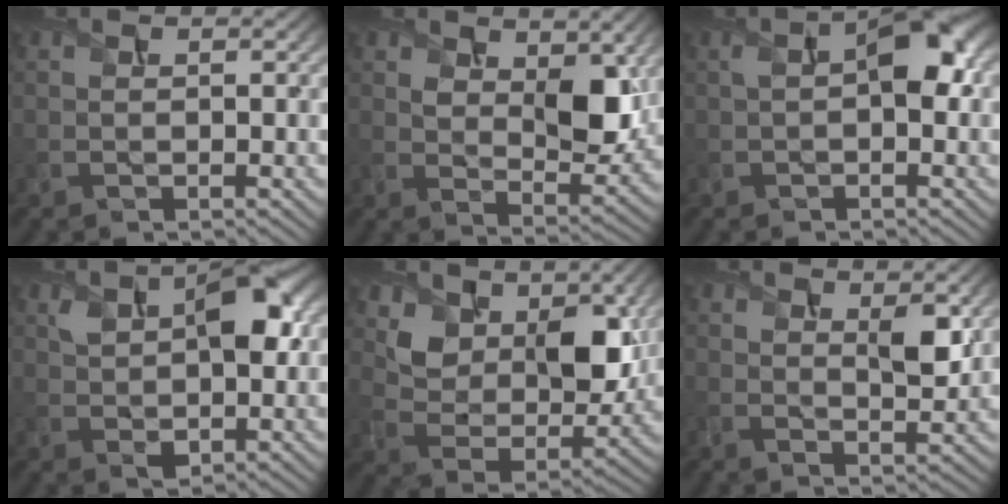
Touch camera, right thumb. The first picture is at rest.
{"total": 7.8, "force": [2.7, 4.6, 5.8], "torque": [-0.108, -0.017, 0.049]}
{"total": 5.7, "force": [0.5, 2.6, 5.0], "torque": [-0.080, 0.010, 0.007]}
{"total": 8.7, "force": [1.9, 4.7, 7.1], "torque": [-0.124, 0.003, 0.030]}
{"total": 9.7, "force": [4.8, 6.2, 5.8], "torque": [-0.114, -0.021, 0.085]}
{"total": 4.3, "force": [2.2, 1.7, 3.2], "torque": [-0.060, -0.010, 0.042]}